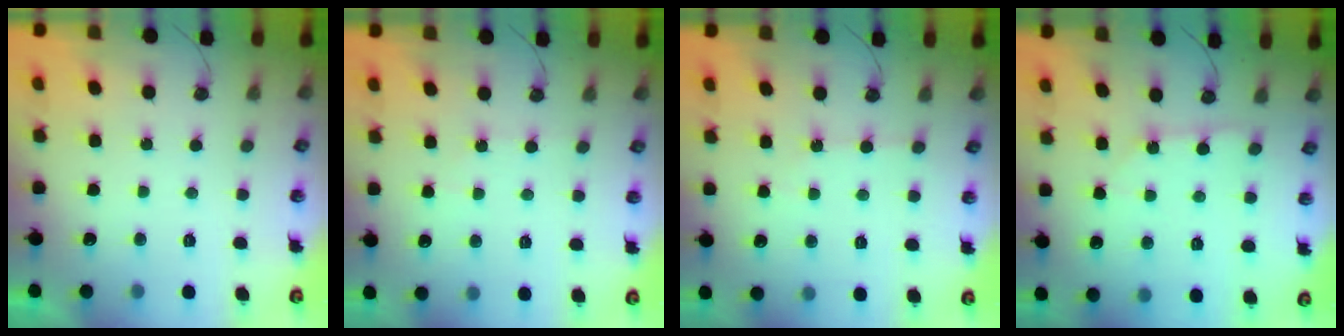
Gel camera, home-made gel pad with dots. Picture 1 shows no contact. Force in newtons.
{"total": 2.4, "press": 2.3, "slide": 0.4}
{"total": 2.2, "press": 2.2, "slide": 0.3}
{"total": 2.2, "press": 2.2, "slide": 0.3}